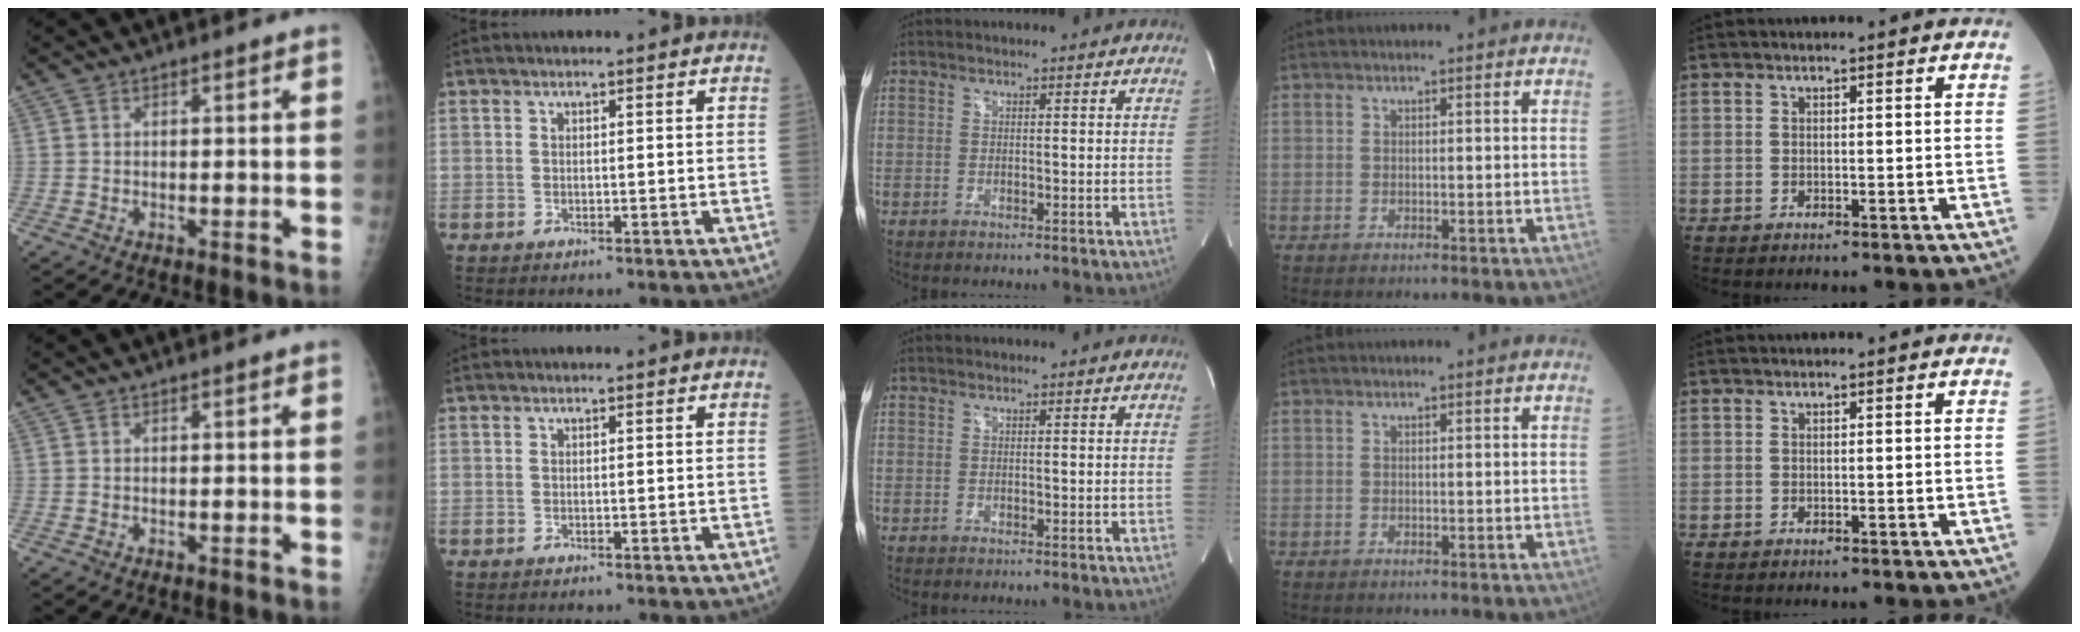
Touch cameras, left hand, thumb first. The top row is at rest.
{}